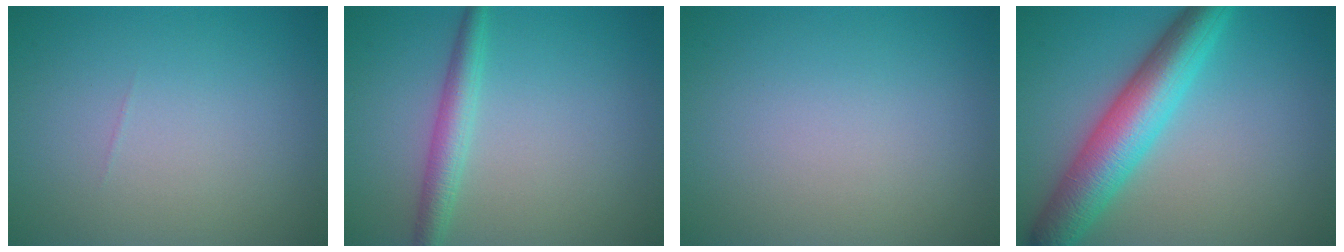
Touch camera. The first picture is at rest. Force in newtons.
{"total": 2.7, "press": 2.7, "slide": 0.0}
{"total": 0.0}
{"total": 7.2, "press": 7.2, "slide": 0.1}